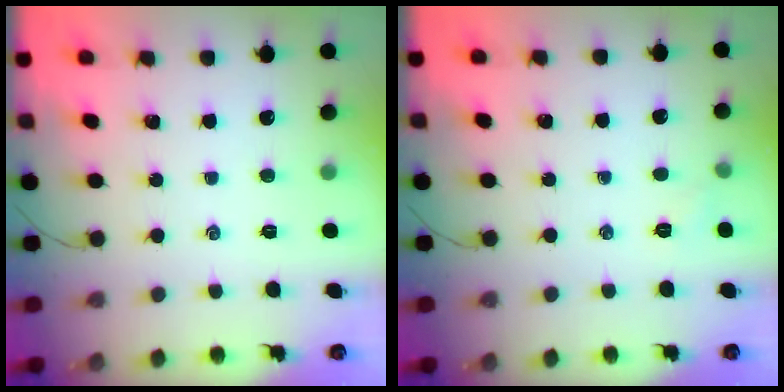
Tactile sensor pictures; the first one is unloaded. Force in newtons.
{"total": 3.0, "press": 2.9, "slide": 0.8}